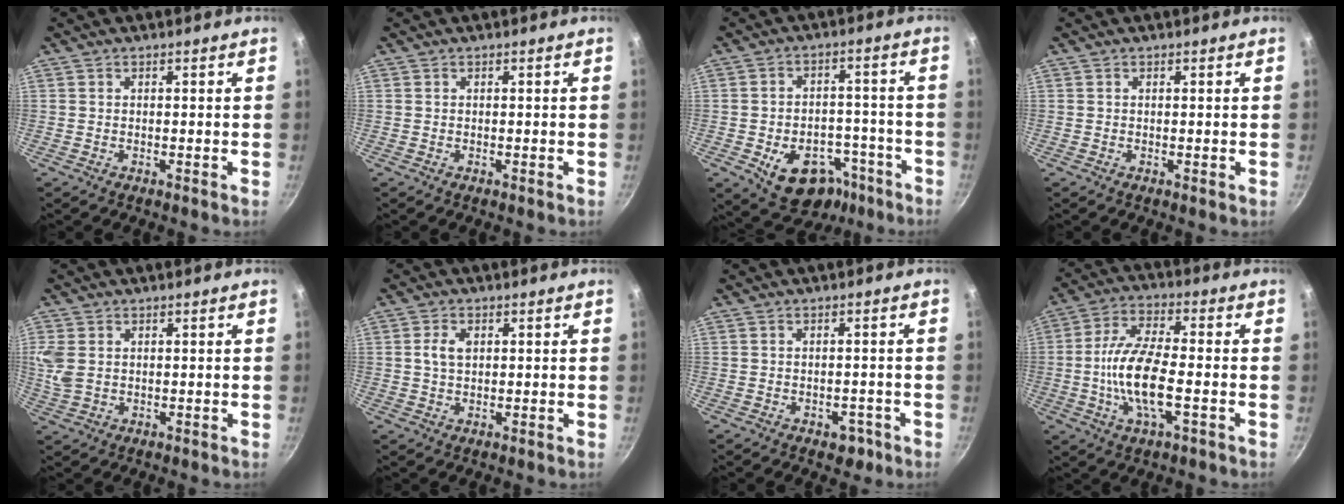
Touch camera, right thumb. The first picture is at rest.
{"total": 0.0}
{"total": 13.8, "force": [-7.3, 9.2, 7.3], "torque": [-0.082, 0.048, -0.098]}
{"total": 0.0}
{"total": 4.8, "force": [0.6, 3.4, 3.4], "torque": [-0.094, 0.001, 0.018]}
{"total": 3.5, "force": [0.8, 2.2, 2.5], "torque": [-0.048, 0.001, 0.015]}
{"total": 2.9, "force": [-1.7, 2.0, 1.3], "torque": [-0.002, 0.012, -0.017]}
{"total": 12.9, "force": [-2.4, 5.0, 11.7], "torque": [-0.240, 0.018, -0.046]}